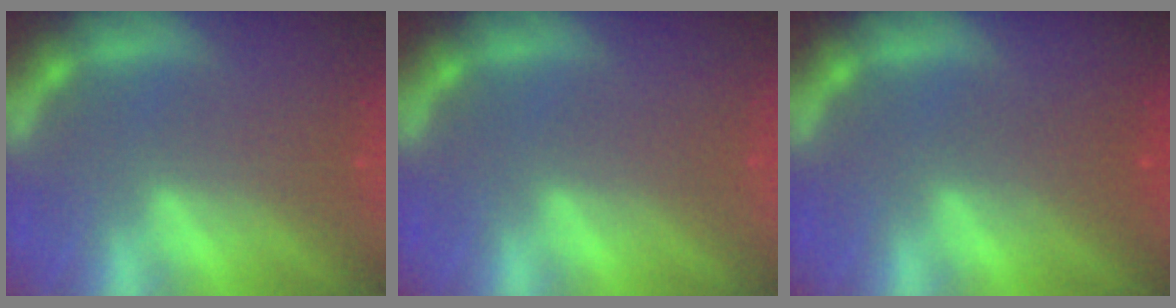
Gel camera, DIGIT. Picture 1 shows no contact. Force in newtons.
{"total": 0.0}
{"total": 1.9}